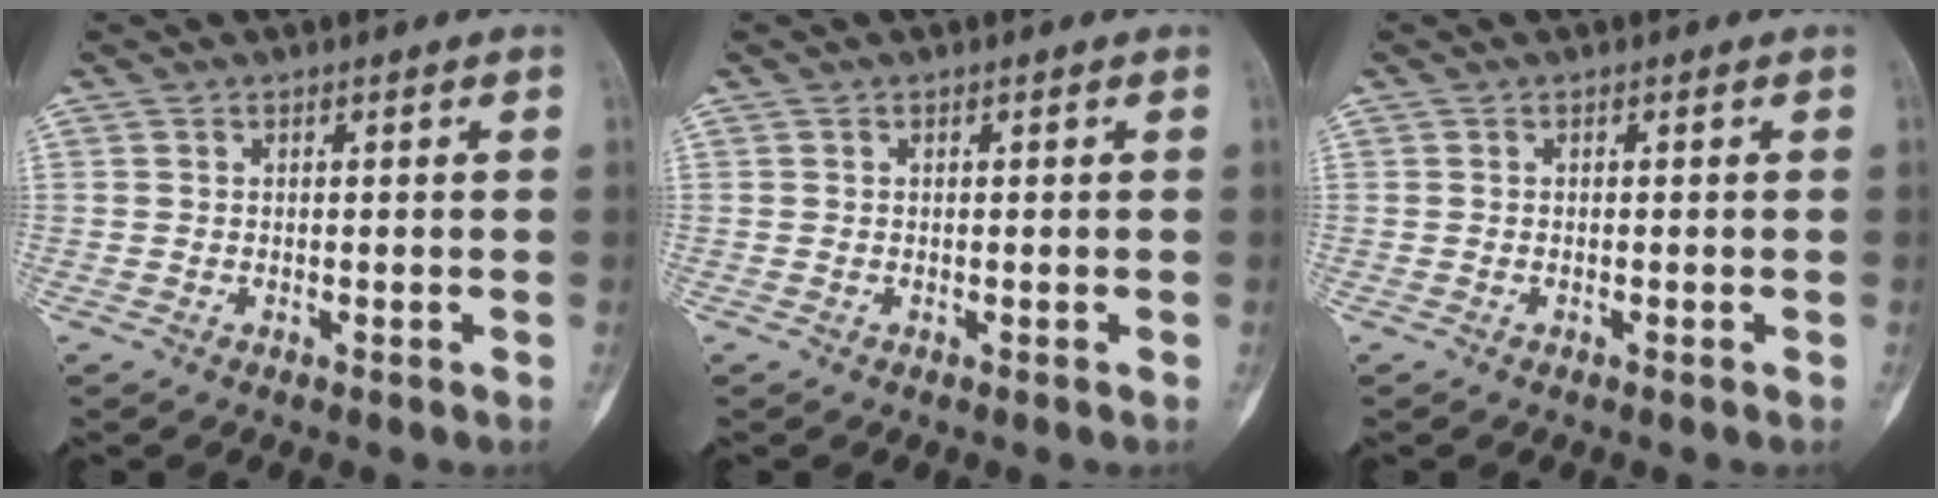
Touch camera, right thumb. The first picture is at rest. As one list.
[{"total": 0.0}, {"total": 0.0}]